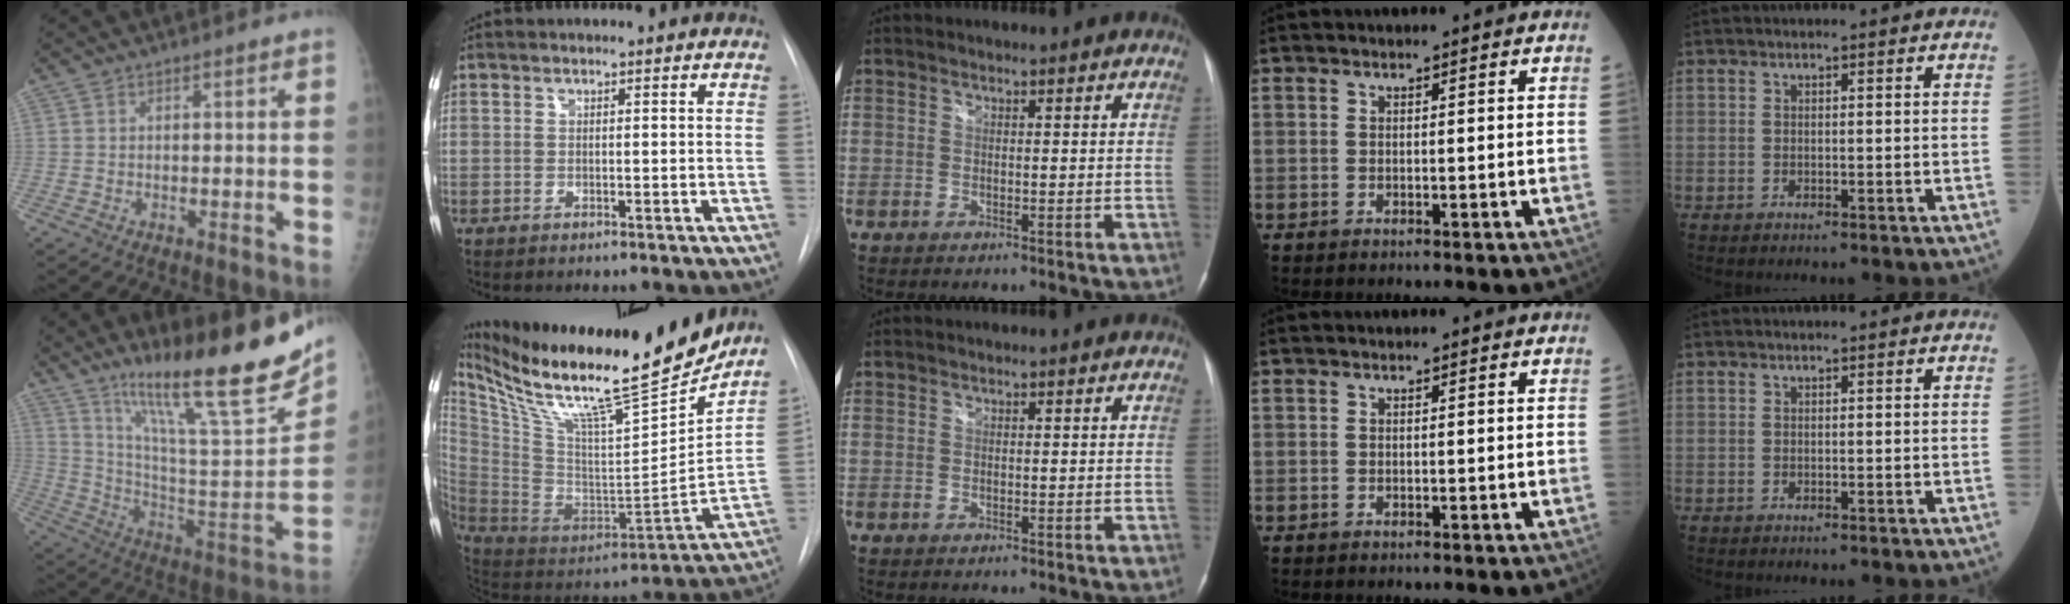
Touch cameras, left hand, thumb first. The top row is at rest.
{"thumb": {"total": 27.7, "force": [18.2, 4.3, 20.5], "torque": [-0.302, -0.071, 0.306]}, "index": {"total": 29.3, "force": [24.4, 2.9, 16.0], "torque": [-0.290, -0.051, 0.389]}}